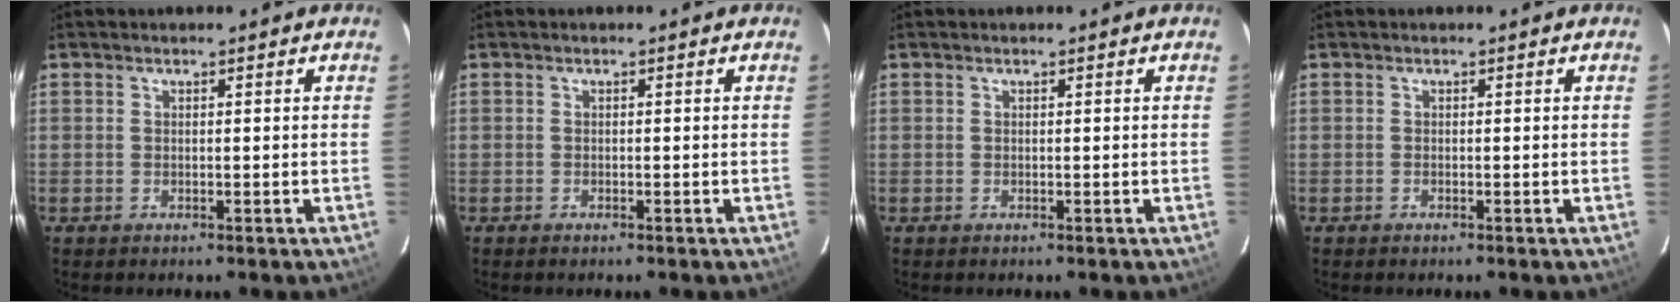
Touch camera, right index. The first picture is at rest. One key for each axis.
{"total": 0.5, "fx": -0.4, "fy": 0.2, "fz": 0.2, "tx": -0.004, "ty": -0.001, "tz": -0.009}
{"total": 0.0}
{"total": 0.0}